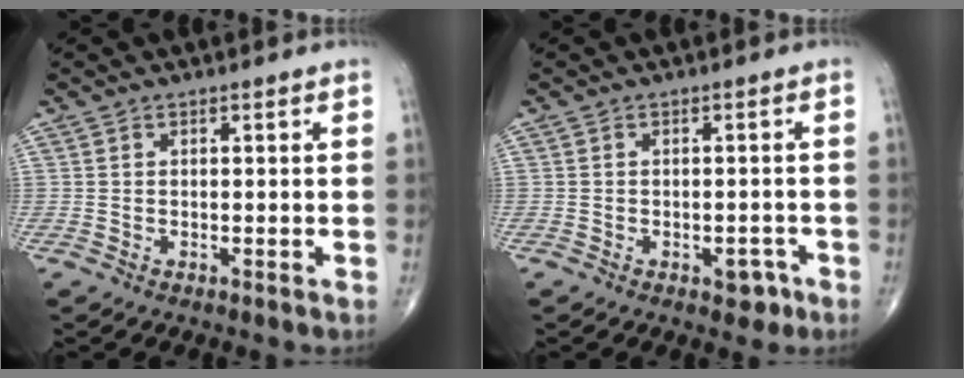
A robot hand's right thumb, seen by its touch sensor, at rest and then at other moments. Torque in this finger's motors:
{"motor_torque": [2.22, 2.01, -0.08, -0.52, 0.00]}